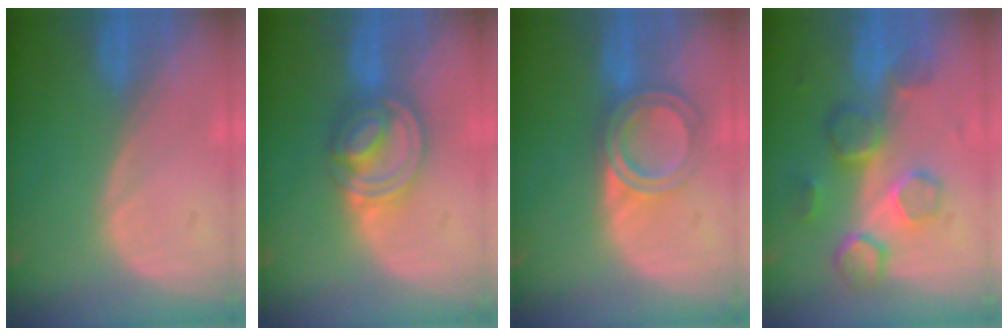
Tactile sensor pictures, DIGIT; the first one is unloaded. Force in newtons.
{"total": 7.6, "press": 6.6, "slide": 3.8}
{"total": 6.4, "press": 5.4, "slide": 3.4}
{"total": 8.5, "press": 7.8, "slide": 3.5}